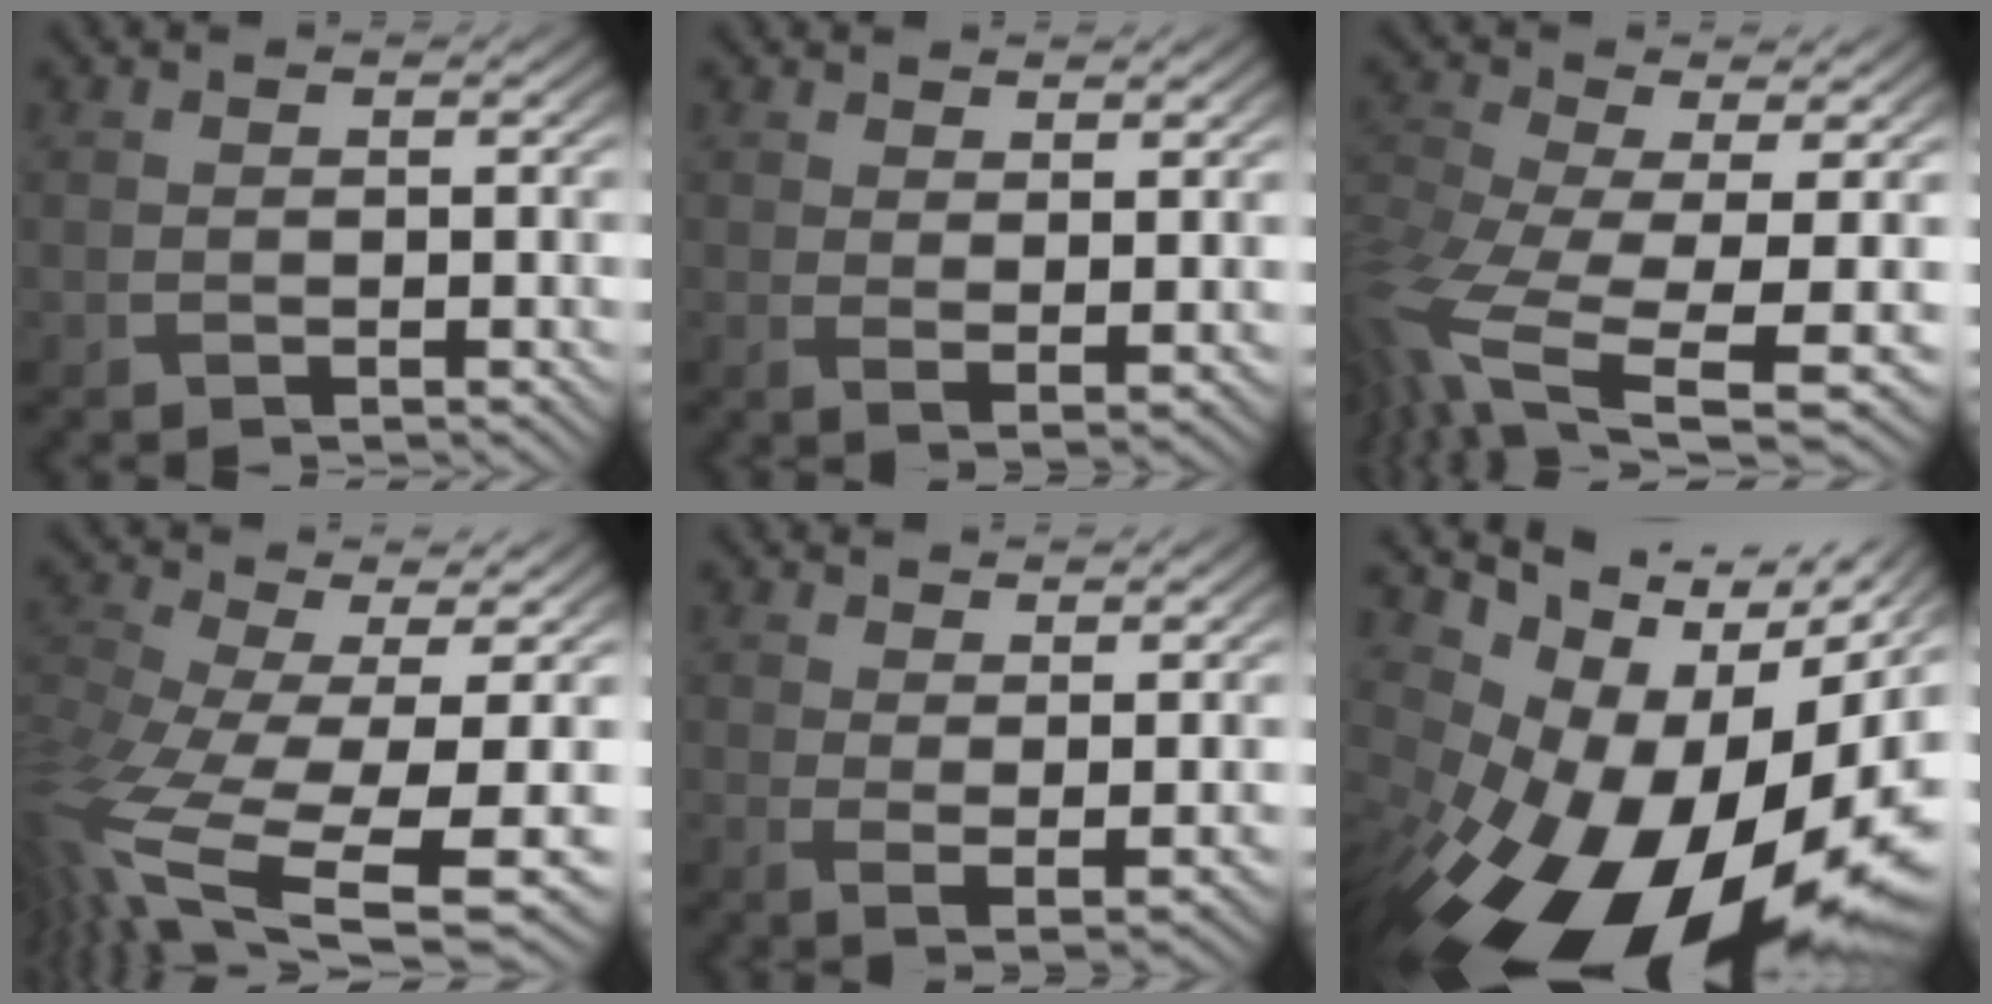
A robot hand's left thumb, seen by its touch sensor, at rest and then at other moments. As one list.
[{"total": 2.1, "force": [1.9, 0.0, 0.9], "torque": [-0.025, -0.002, 0.035]}, {"total": 10.4, "force": [-2.8, 3.5, 9.4], "torque": [-0.239, -0.023, -0.038]}, {"total": 12.0, "force": [-3.2, 4.1, 10.8], "torque": [-0.272, -0.032, -0.028]}, {"total": 2.8, "force": [2.3, 0.2, 1.5], "torque": [-0.036, -0.005, 0.042]}, {"total": 18.6, "force": [-3.6, 12.2, 13.6], "torque": [-0.223, -0.035, -0.045]}]